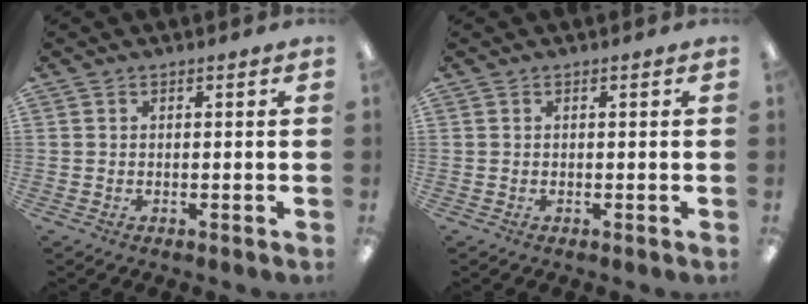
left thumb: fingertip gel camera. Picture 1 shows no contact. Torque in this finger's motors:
{"motor_torque": [0.00, 0.00, 0.00, 0.00, 0.00]}